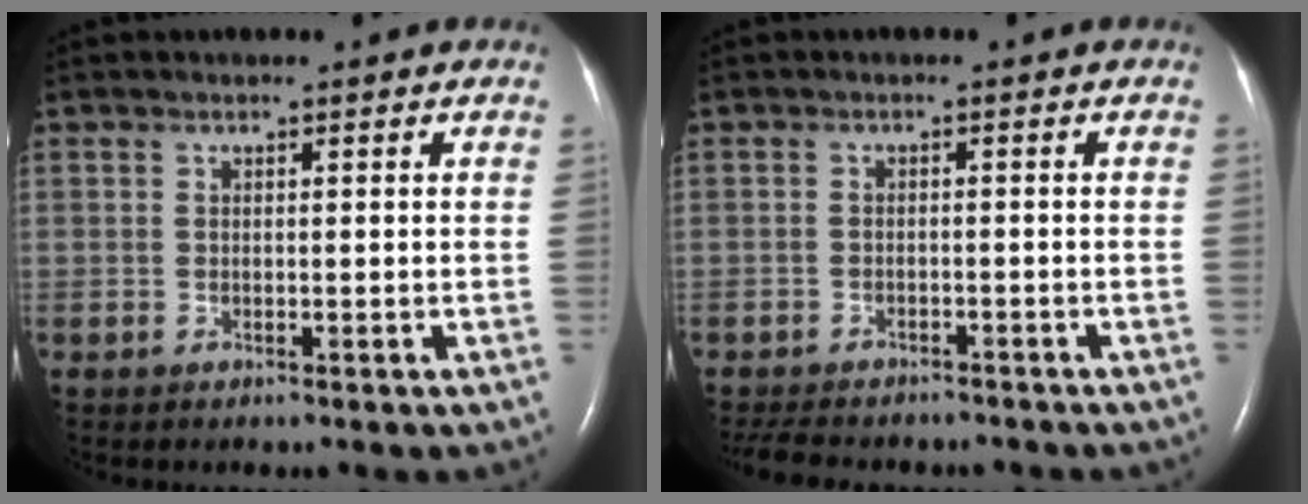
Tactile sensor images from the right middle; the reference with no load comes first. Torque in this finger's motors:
{"motor_torque": [0.07, -0.07, 0.01, 0.02]}